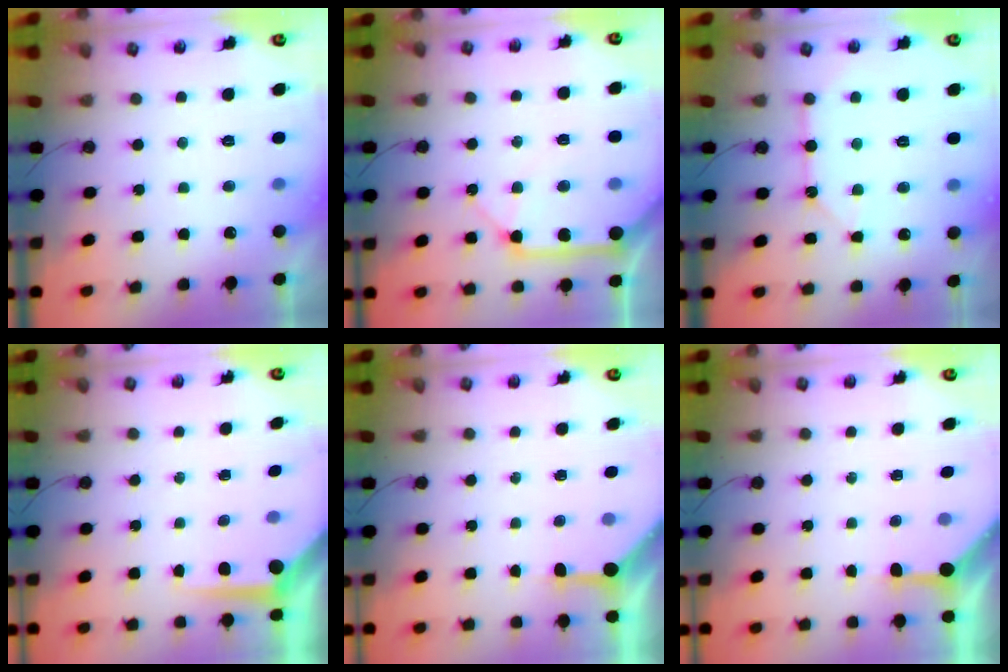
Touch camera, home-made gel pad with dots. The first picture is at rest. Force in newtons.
{"total": 15.2, "press": 15.0, "slide": 2.2}
{"total": 10.7, "press": 10.7, "slide": 0.9}
{"total": 5.4, "press": 5.4, "slide": 0.1}
{"total": 3.8, "press": 3.8, "slide": 0.4}
{"total": 3.8, "press": 3.8, "slide": 0.4}